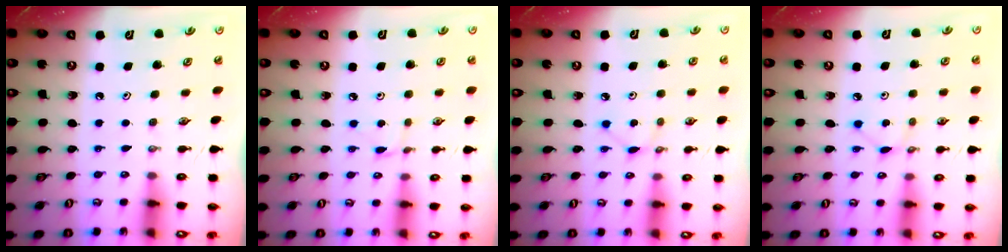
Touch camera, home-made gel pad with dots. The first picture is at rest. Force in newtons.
{"total": 1.6, "press": 1.6, "slide": 0.2}
{"total": 2.8, "press": 2.8, "slide": 0.3}
{"total": 2.8, "press": 2.8, "slide": 0.3}